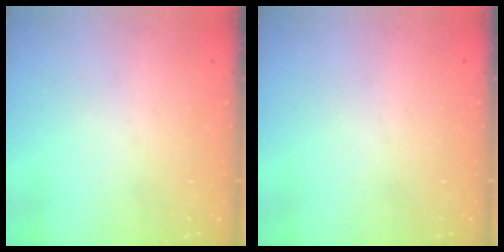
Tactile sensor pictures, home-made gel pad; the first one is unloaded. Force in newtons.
{"total": 0.0}